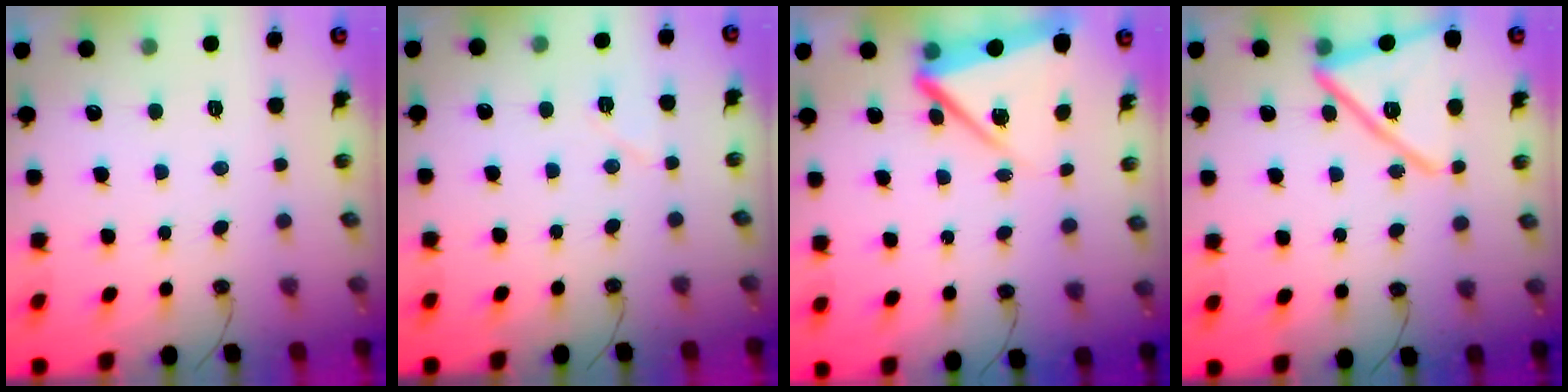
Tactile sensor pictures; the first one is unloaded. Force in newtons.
{"total": 6.0, "press": 5.5, "slide": 2.3}
{"total": 8.4, "press": 8.4, "slide": 0.6}
{"total": 16.9, "press": 16.9, "slide": 1.1}